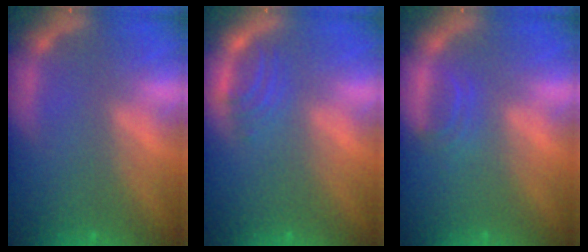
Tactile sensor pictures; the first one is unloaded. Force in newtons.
{"total": 2.5}
{"total": 1.9}